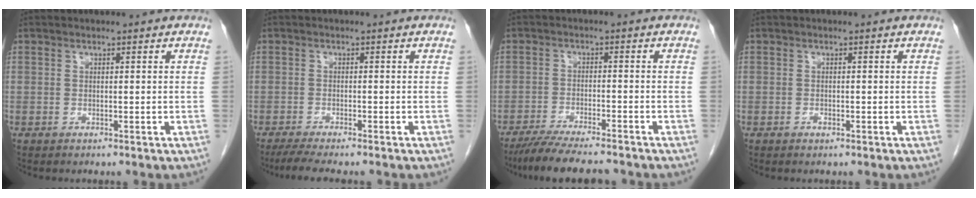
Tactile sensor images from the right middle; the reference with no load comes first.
{"total": 5.8, "force": [-4.8, 0.3, 3.3], "torque": [-0.052, -0.016, -0.076]}
{"total": 10.9, "force": [-9.4, 1.0, 5.4], "torque": [-0.087, -0.026, -0.147]}
{"total": 0.6, "force": [-0.4, 0.3, 0.4], "torque": [-0.008, 0.002, -0.003]}